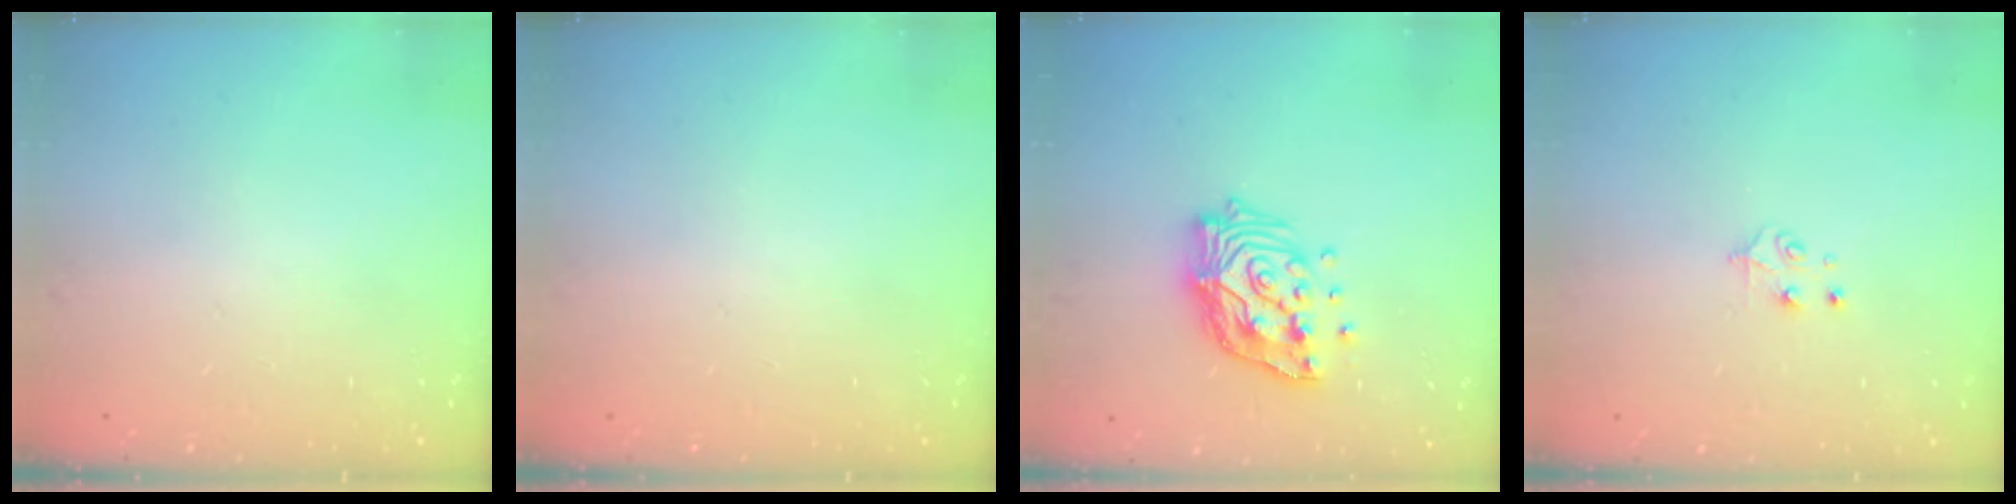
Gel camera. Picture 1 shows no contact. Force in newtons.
{"total": 0.0}
{"total": 16.1, "press": 16.0, "slide": 1.8}
{"total": 4.4, "press": 4.4, "slide": 0.4}